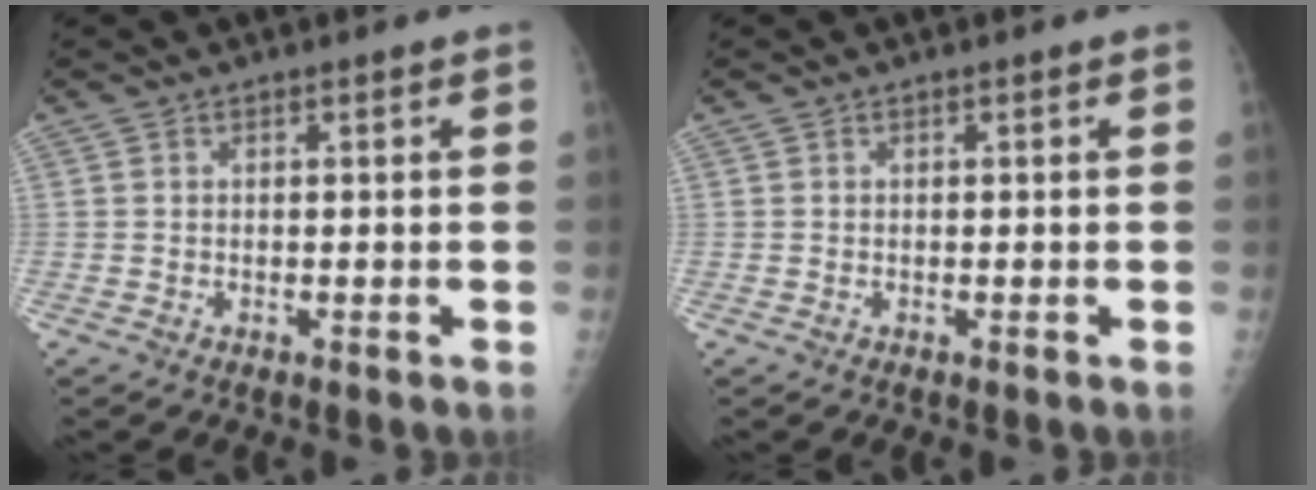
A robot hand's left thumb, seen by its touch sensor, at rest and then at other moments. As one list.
[{"total": 0.0}]